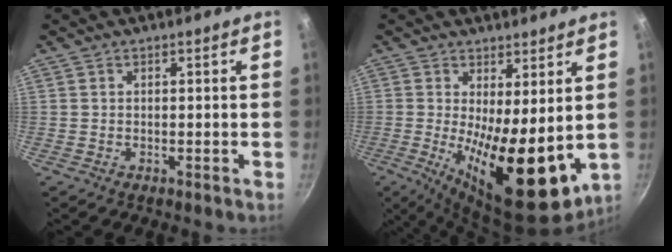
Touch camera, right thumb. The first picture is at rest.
{"total": 16.3, "force": [0.0, 6.1, 15.1], "torque": [-0.206, -0.027, 0.014]}